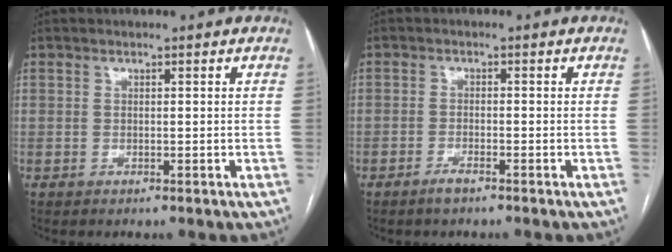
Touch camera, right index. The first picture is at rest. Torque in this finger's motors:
{"motor_torque": [0.16, 0.03, 0.12, 0.03]}